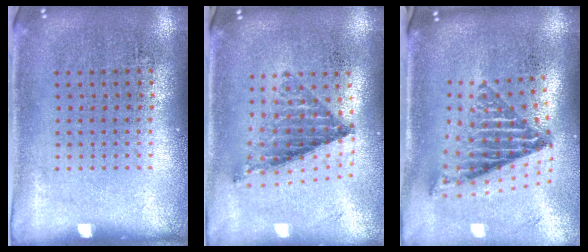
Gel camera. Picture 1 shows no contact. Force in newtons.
{"total": 0.8, "press": 0.8, "slide": 0.2}
{"total": 1.9, "press": 1.5, "slide": 1.2}